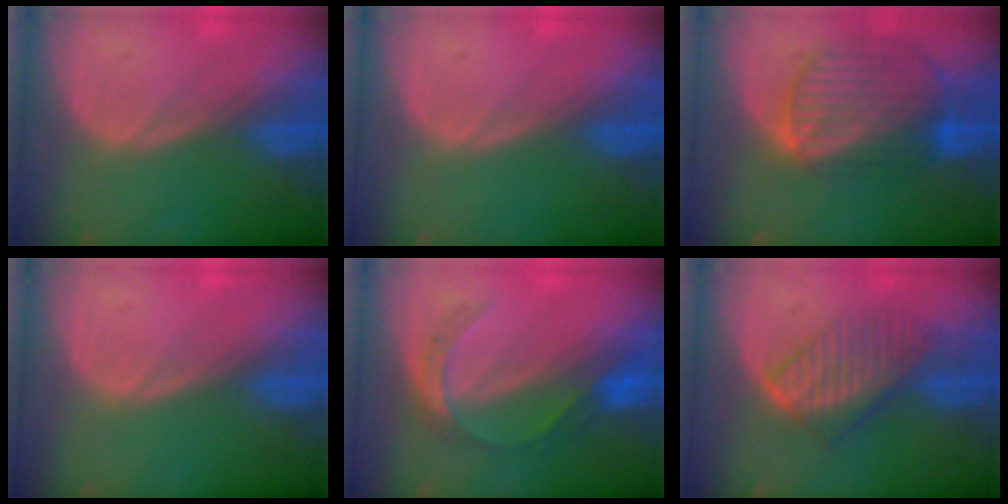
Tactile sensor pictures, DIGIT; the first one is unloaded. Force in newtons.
{"total": 0.0}
{"total": 10.4, "press": 8.7, "slide": 5.6}
{"total": 0.0}
{"total": 5.5, "press": 5.0, "slide": 2.2}
{"total": 6.7, "press": 6.4, "slide": 1.9}